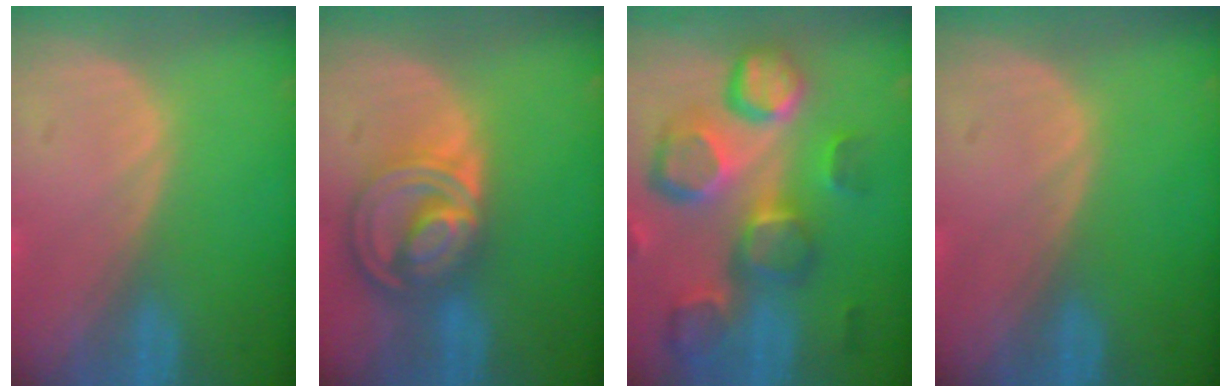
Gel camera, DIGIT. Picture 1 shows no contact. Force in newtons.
{"total": 8.7, "press": 7.4, "slide": 4.6}
{"total": 13.0, "press": 11.4, "slide": 6.4}
{"total": 0.0}